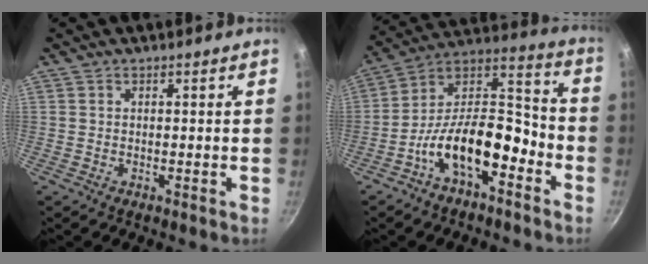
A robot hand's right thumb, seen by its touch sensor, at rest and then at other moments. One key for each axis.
{"total": 16.9, "fx": -7.6, "fy": 8.2, "fz": 12.6, "tx": -0.180, "ty": 0.077, "tz": -0.147}